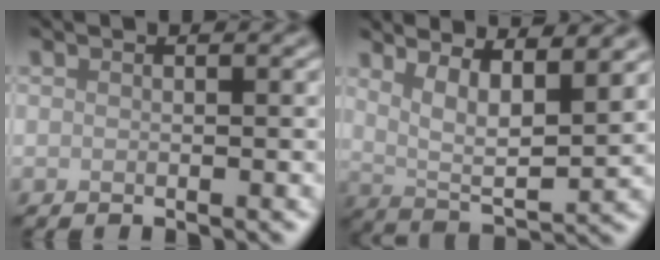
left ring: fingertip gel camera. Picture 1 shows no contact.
{"total": 7.1, "force": [3.7, 2.2, 5.7], "torque": [-0.088, -0.002, 0.064]}